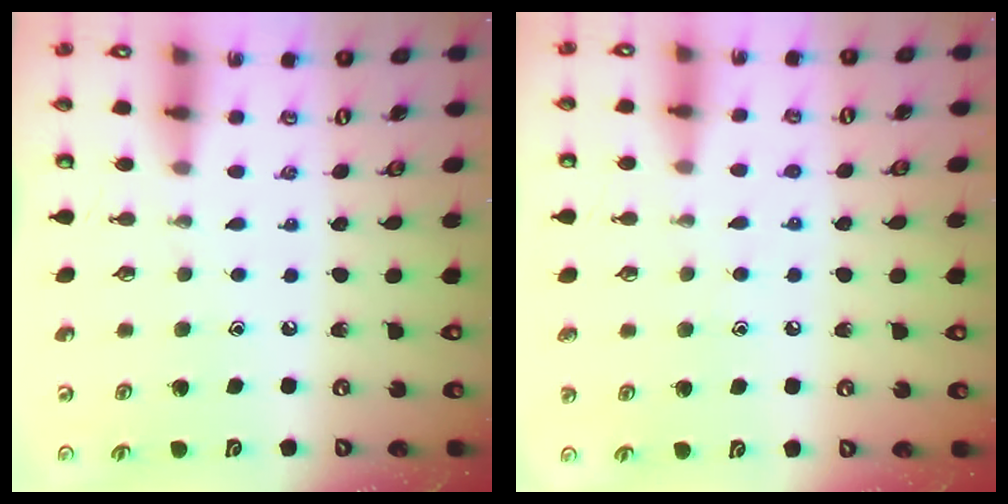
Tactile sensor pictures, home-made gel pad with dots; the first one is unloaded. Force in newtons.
{"total": 4.7, "press": 4.7, "slide": 0.5}